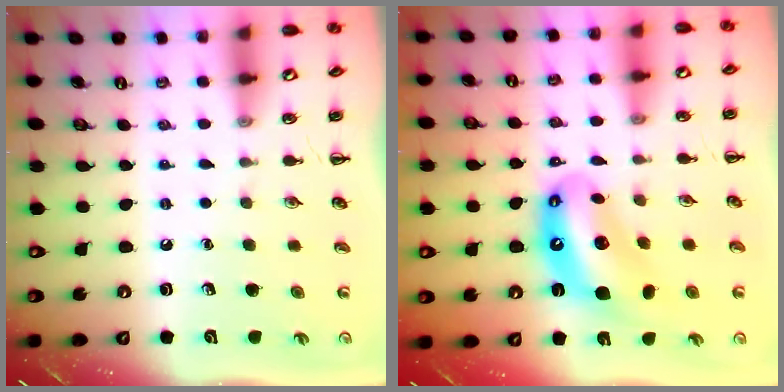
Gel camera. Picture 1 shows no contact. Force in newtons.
{"total": 12.1, "press": 11.7, "slide": 3.1}